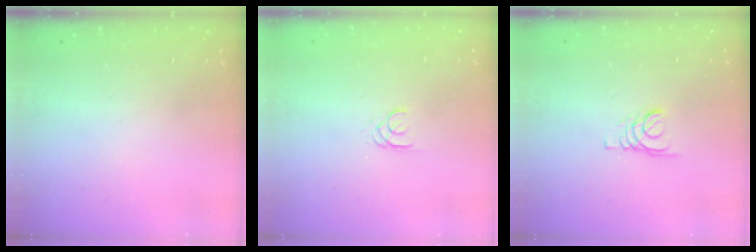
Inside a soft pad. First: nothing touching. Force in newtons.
{"total": 1.7, "press": 1.7, "slide": 0.2}
{"total": 1.8, "press": 1.8, "slide": 0.2}